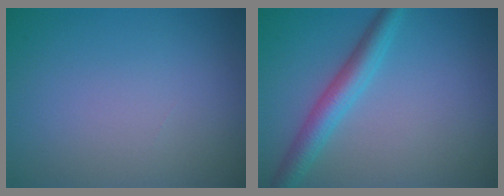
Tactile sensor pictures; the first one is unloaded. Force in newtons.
{"total": 3.8, "press": 3.8, "slide": 0.1}